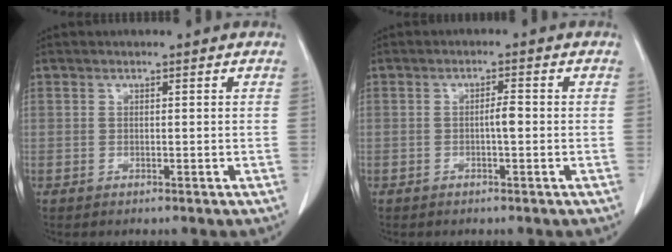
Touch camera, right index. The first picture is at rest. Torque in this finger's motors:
{"motor_torque": [0.31, -0.12, 0.07, 0.04]}